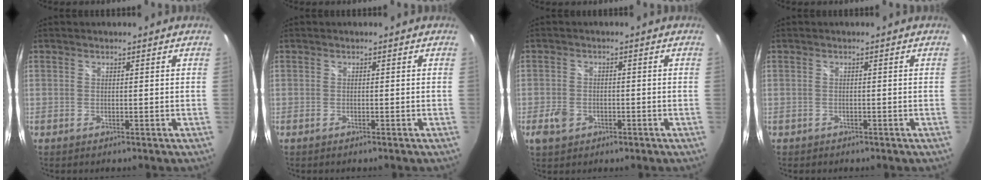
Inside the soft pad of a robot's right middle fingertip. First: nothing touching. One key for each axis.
{"total": 0.0}
{"total": 4.3, "fx": -1.9, "fy": 3.2, "fz": 2.2, "tx": -0.054, "ty": 0.000, "tz": -0.030}
{"total": 1.0, "fx": -0.6, "fy": 0.8, "fz": 0.2, "tx": -0.007, "ty": -0.002, "tz": -0.008}